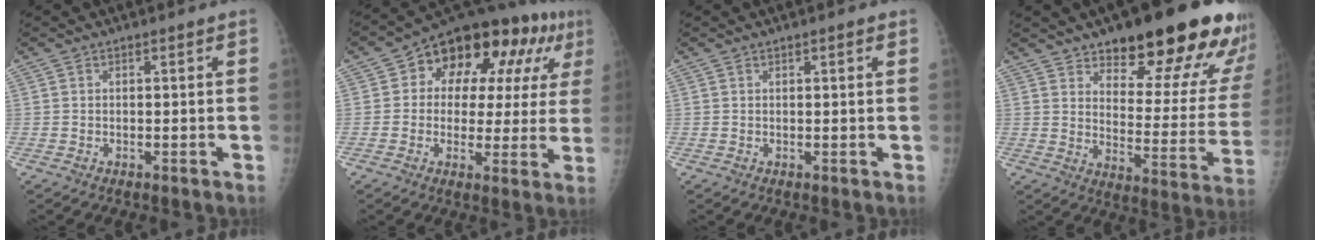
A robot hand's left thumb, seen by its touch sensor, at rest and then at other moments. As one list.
[{"total": 18.6, "force": [6.6, 10.5, 13.9], "torque": [-0.139, 0.017, 0.083]}, {"total": 1.0, "force": [0.5, 0.2, 0.9], "torque": [-0.013, 0.000, 0.006]}, {"total": 24.3, "force": [16.4, 7.8, 16.0], "torque": [-0.160, -0.084, 0.218]}]